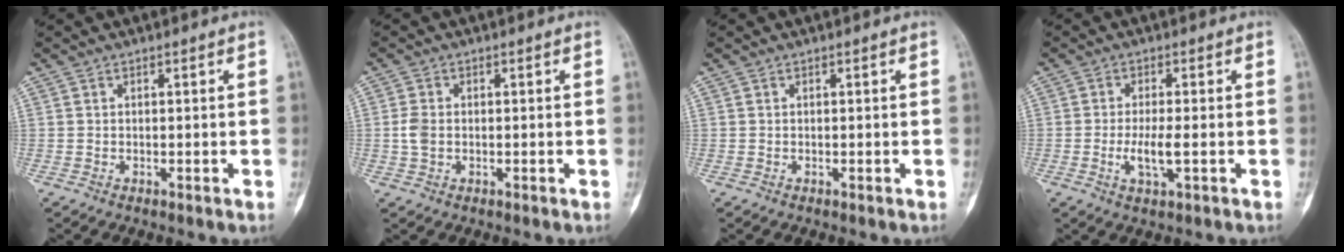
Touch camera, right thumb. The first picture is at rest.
{"total": 3.0, "force": [-0.2, 2.1, 2.1], "torque": [-0.049, 0.005, -0.004]}
{"total": 0.0}
{"total": 4.7, "force": [-1.0, 1.2, 4.5], "torque": [-0.092, -0.007, -0.021]}